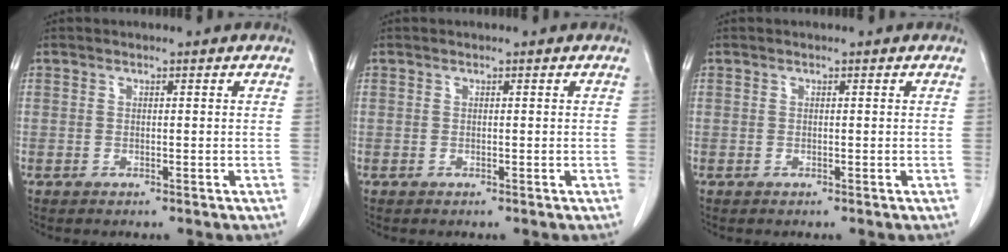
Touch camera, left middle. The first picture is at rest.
{"total": 0.0}
{"total": 0.0}